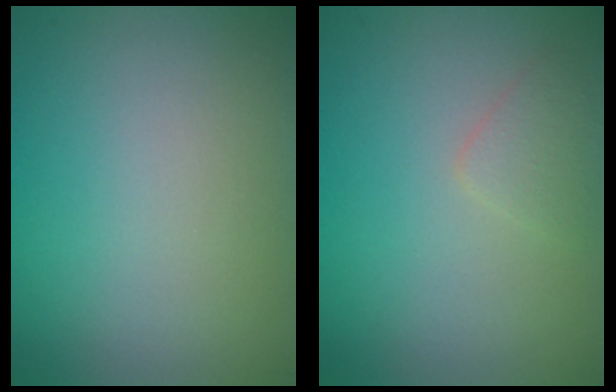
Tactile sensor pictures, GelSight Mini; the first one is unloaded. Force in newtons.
{"total": 1.2, "press": 1.2, "slide": 0.0}